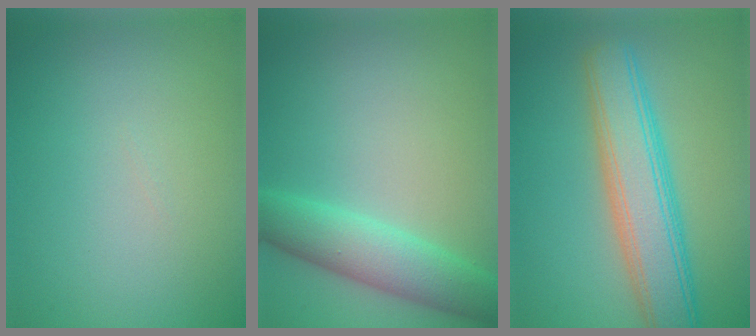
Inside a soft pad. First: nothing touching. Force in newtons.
{"total": 4.8, "press": 4.8, "slide": 0.1}
{"total": 6.9, "press": 6.9, "slide": 0.2}